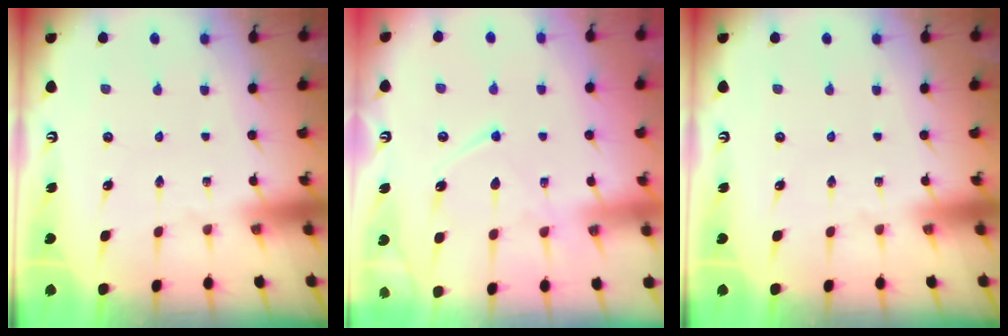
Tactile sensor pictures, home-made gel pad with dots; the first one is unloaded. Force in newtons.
{"total": 11.5, "press": 11.4, "slide": 1.0}
{"total": 0.0}